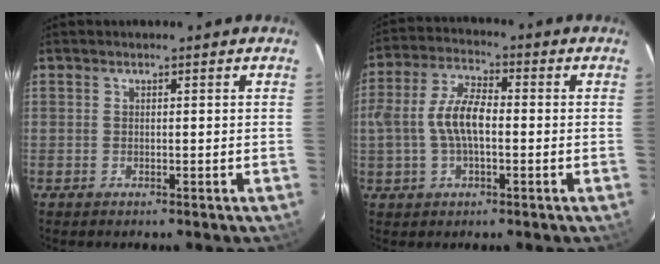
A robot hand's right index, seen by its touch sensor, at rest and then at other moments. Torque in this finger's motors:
{"motor_torque": [0.46, -0.09, 0.66, 0.15]}